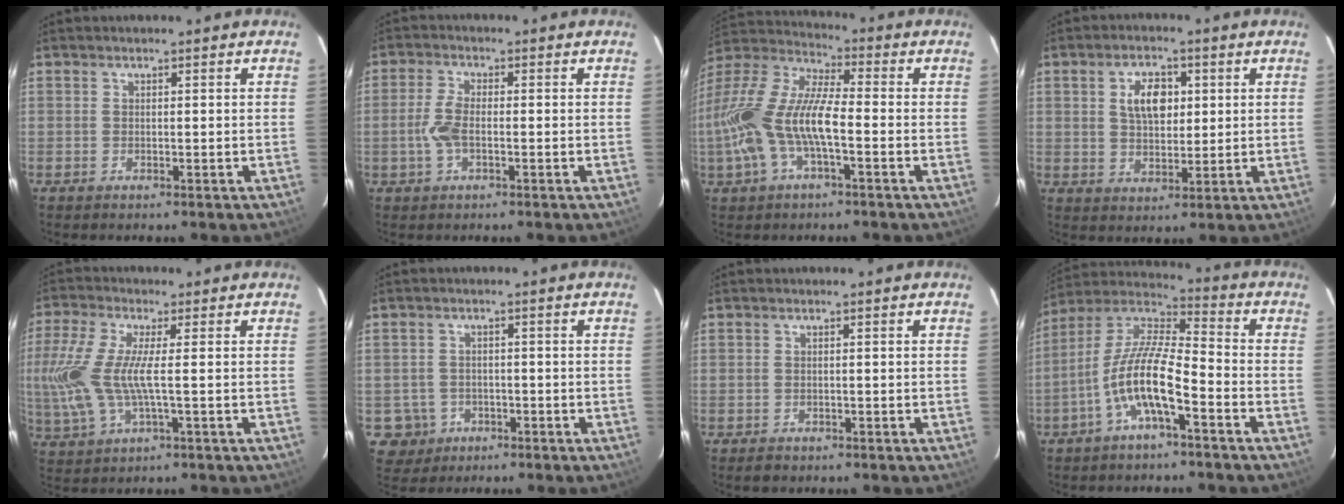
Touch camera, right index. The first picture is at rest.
{"total": 6.6, "force": [-1.5, 2.6, 5.9], "torque": [-0.133, 0.006, -0.031]}
{"total": 17.5, "force": [-4.1, 6.3, 15.8], "torque": [-0.322, -0.001, -0.084]}
{"total": 7.0, "force": [1.9, 4.2, 5.3], "torque": [-0.091, 0.013, 0.038]}
{"total": 11.3, "force": [-0.6, 2.6, 11.0], "torque": [-0.238, -0.005, -0.007]}
{"total": 5.1, "force": [-1.7, 4.8, 0.2], "torque": [-0.013, 0.018, -0.021]}
{"total": 1.4, "force": [-0.9, 1.1, 0.3], "torque": [-0.007, 0.002, -0.011]}
{"total": 12.2, "force": [-5.4, 2.7, 10.6], "torque": [-0.216, 0.005, -0.107]}